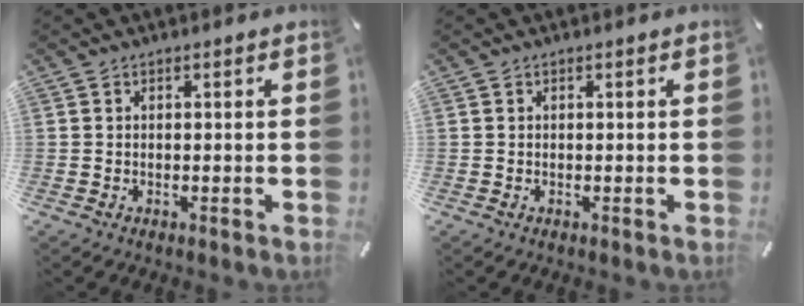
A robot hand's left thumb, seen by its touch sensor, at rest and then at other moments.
{"total": 0.0}